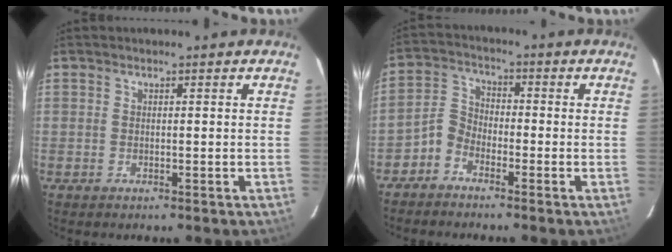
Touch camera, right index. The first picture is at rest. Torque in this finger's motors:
{"motor_torque": [0.11, -0.17, -0.23, -0.17]}